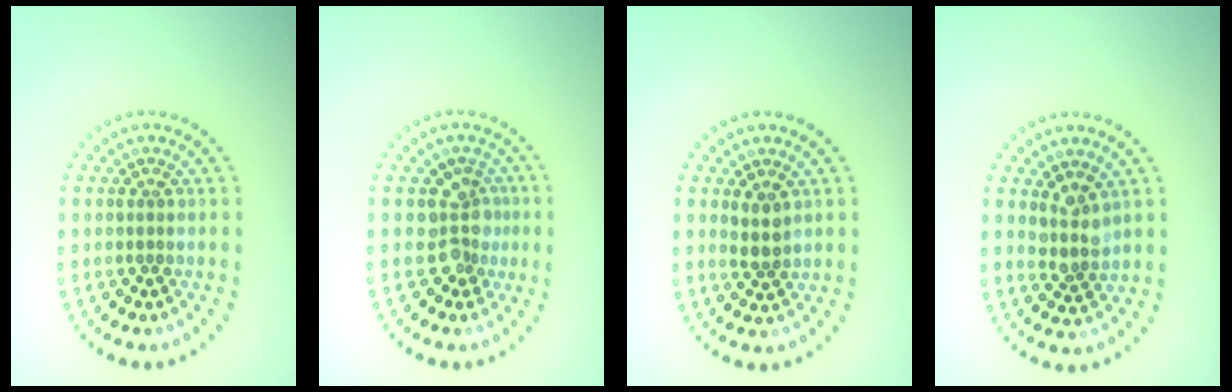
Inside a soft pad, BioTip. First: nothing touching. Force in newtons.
{"total": 2.8, "press": 2.2, "slide": 1.7}
{"total": 1.8, "press": 1.6, "slide": 0.9}
{"total": 2.4, "press": 2.0, "slide": 1.4}